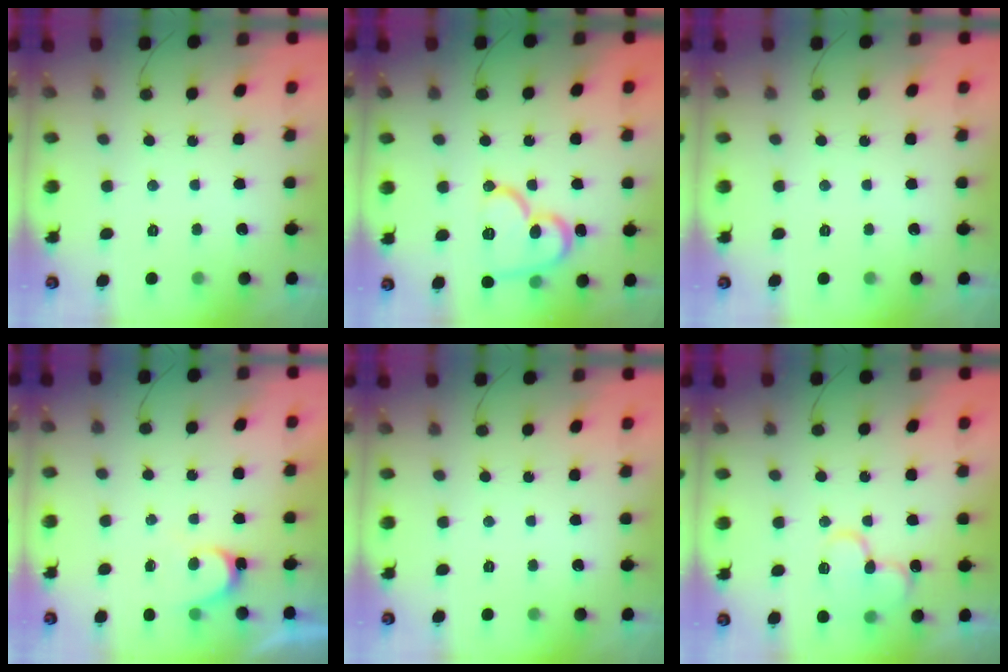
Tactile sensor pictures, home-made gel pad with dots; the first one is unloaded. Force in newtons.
{"total": 15.7, "press": 15.6, "slide": 1.6}
{"total": 0.0}
{"total": 6.1, "press": 6.1, "slide": 0.3}
{"total": 0.0}
{"total": 13.3, "press": 13.3, "slide": 1.6}